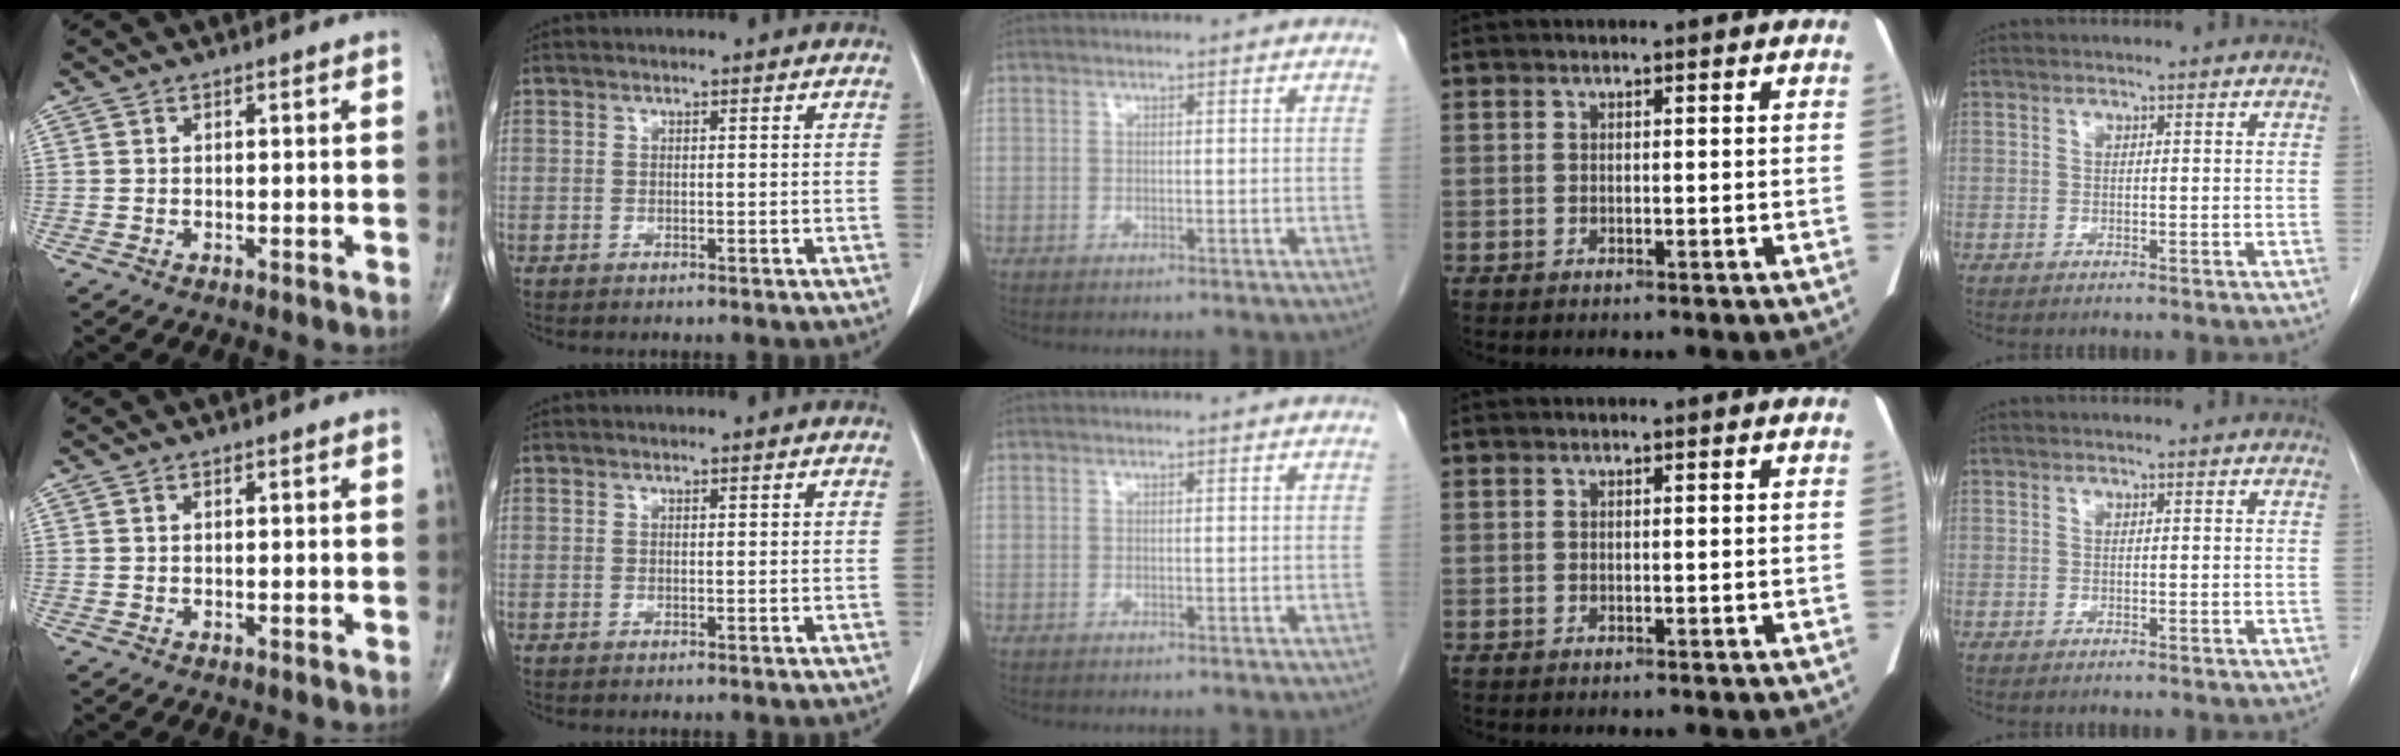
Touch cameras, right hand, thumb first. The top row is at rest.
{}